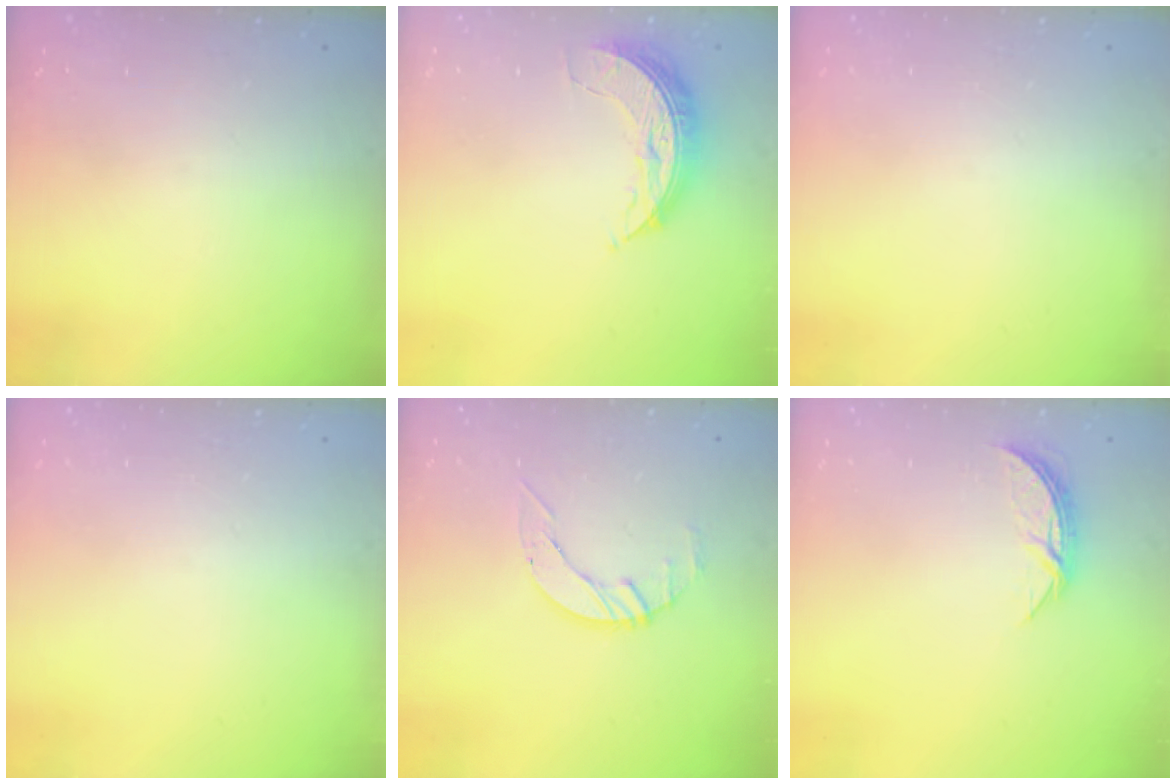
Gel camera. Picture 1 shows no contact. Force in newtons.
{"total": 7.6, "press": 7.6, "slide": 0.1}
{"total": 0.0}
{"total": 0.0}
{"total": 3.3, "press": 3.3, "slide": 0.4}
{"total": 5.6, "press": 5.6, "slide": 0.5}